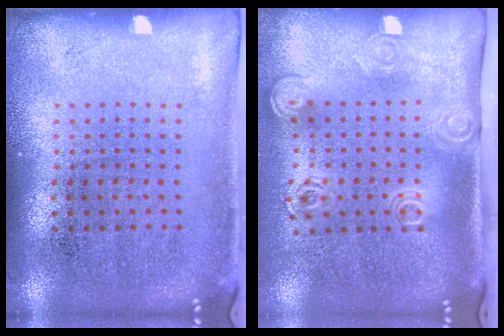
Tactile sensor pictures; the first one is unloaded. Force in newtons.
{"total": 2.0, "press": 1.4, "slide": 1.4}